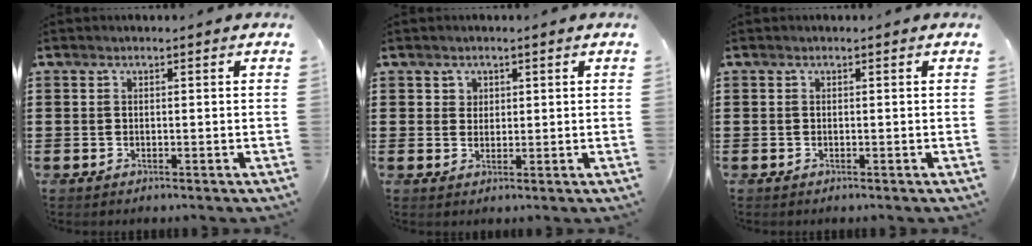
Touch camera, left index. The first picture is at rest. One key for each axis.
{"total": 1.7, "fx": 1.0, "fy": 1.4, "fz": 0.1, "tx": 0.000, "ty": 0.002, "tz": 0.017}
{"total": 0.0}